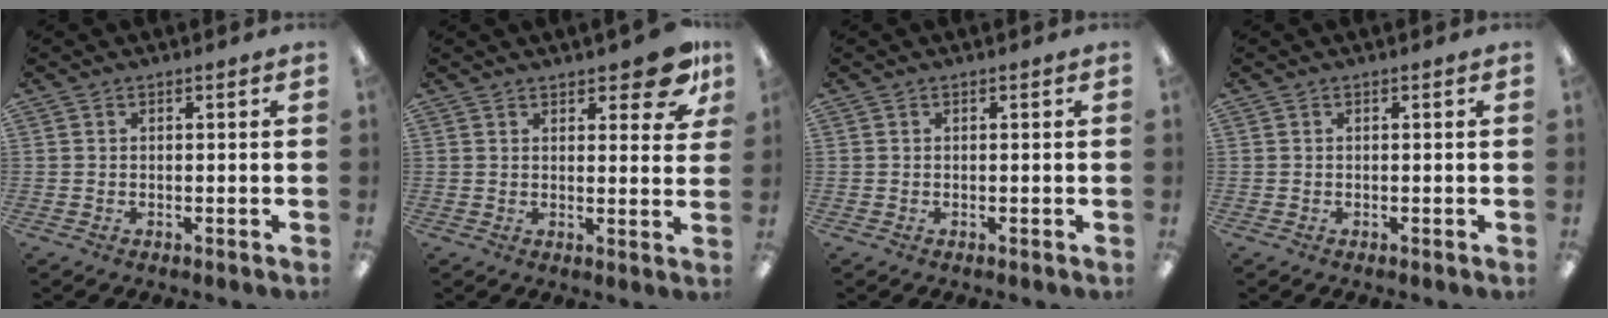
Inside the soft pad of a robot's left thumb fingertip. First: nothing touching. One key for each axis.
{"total": 8.7, "fx": 6.1, "fy": 3.0, "fz": 5.5, "tx": -0.054, "ty": -0.035, "tz": 0.099}
{"total": 0.0}
{"total": 0.0}